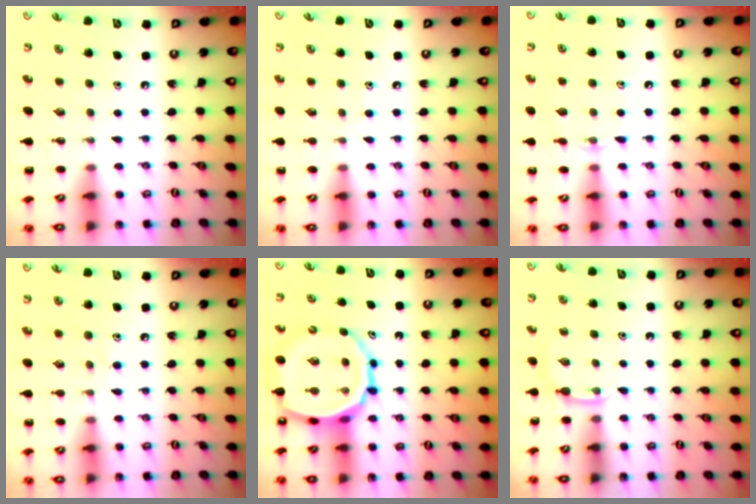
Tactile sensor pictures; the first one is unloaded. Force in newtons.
{"total": 4.1, "press": 3.7, "slide": 1.7}
{"total": 6.9, "press": 6.6, "slide": 1.8}
{"total": 6.5, "press": 6.1, "slide": 2.3}
{"total": 16.3, "press": 15.8, "slide": 4.0}
{"total": 3.5, "press": 3.3, "slide": 1.2}